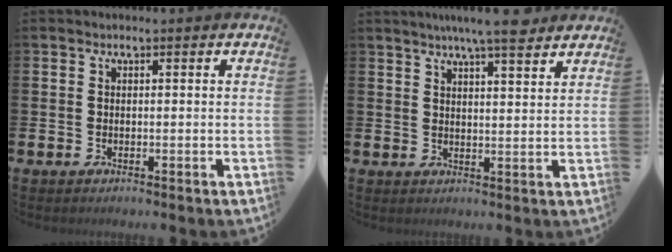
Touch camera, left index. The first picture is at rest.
{"total": 6.3, "force": [5.7, 0.1, 2.7], "torque": [-0.055, -0.021, 0.100]}